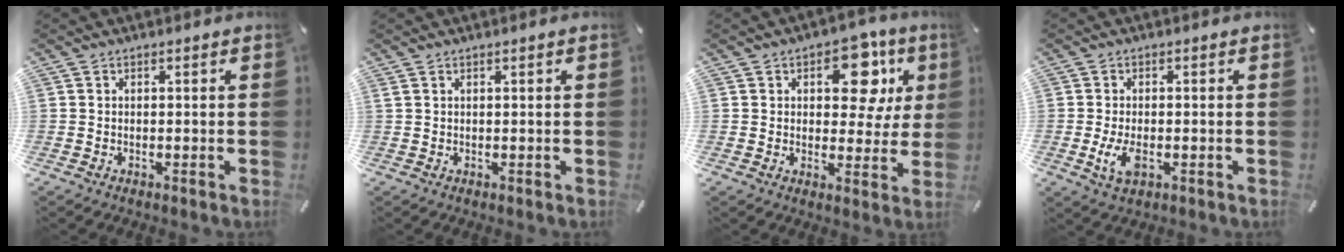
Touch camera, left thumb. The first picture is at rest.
{"total": 0.7, "force": [0.3, -0.1, 0.6], "torque": [-0.012, -0.003, 0.005]}
{"total": 14.5, "force": [5.5, 8.7, 10.1], "torque": [-0.121, -0.019, 0.088]}
{"total": 5.1, "force": [-1.2, 2.6, 4.2], "torque": [-0.111, -0.011, -0.027]}